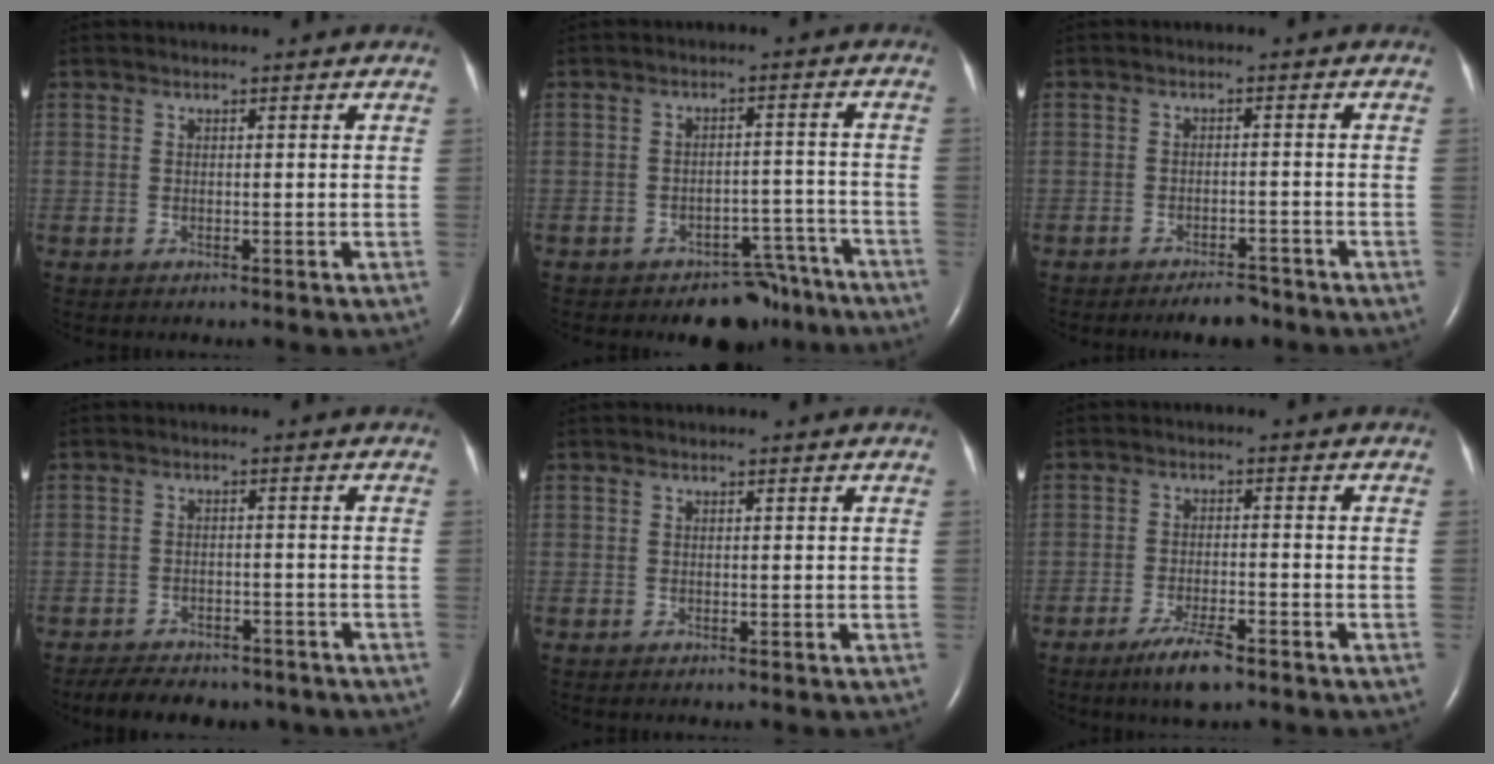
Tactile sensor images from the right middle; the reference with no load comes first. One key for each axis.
{"total": 7.7, "fx": -6.5, "fy": 3.7, "fz": 1.8, "tx": 0.000, "ty": 0.028, "tz": -0.091}
{"total": 4.0, "fx": -3.3, "fy": 1.2, "fz": 1.8, "tx": -0.027, "ty": 0.000, "tz": -0.049}
{"total": 10.3, "fx": -8.4, "fy": 4.4, "fz": 3.9, "tx": -0.065, "ty": 0.003, "tz": -0.110}
{"total": 0.0}
{"total": 5.9, "fx": -4.2, "fy": 1.2, "fz": 4.1, "tx": -0.085, "ty": -0.009, "tz": -0.070}